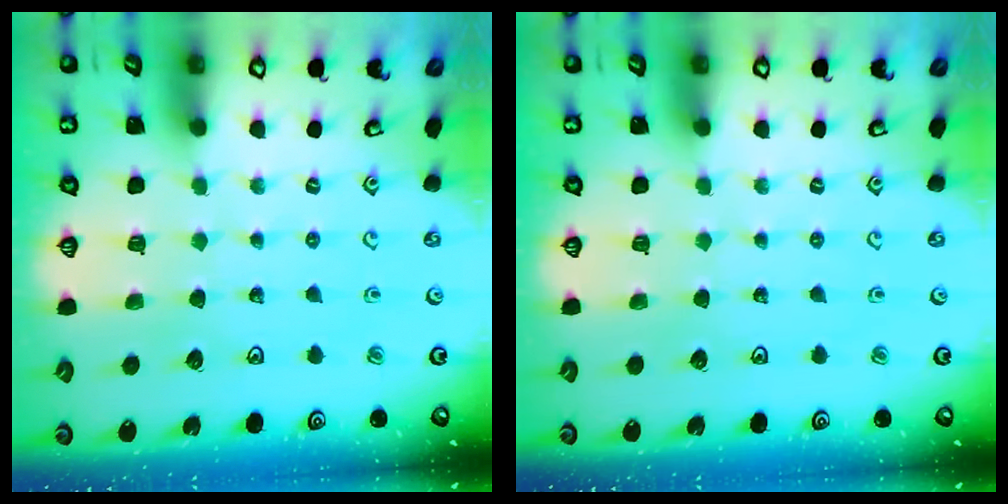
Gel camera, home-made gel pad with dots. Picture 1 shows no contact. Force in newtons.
{"total": 0.0}